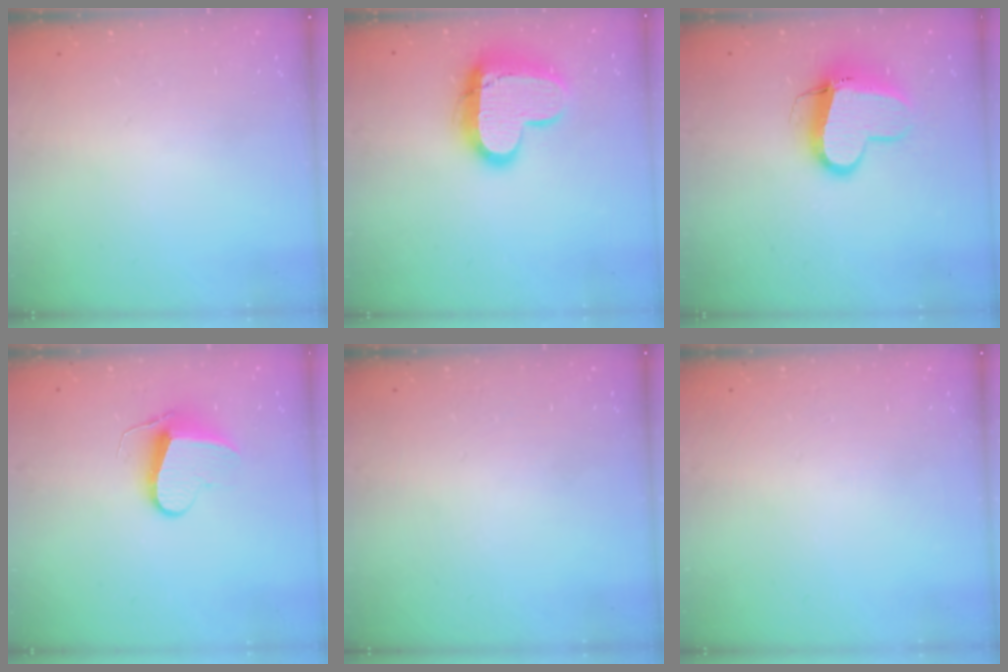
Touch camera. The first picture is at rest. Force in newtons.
{"total": 16.6, "press": 16.5, "slide": 1.4}
{"total": 11.6, "press": 11.6, "slide": 1.2}
{"total": 9.4, "press": 9.4, "slide": 0.7}
{"total": 0.0}
{"total": 0.0}